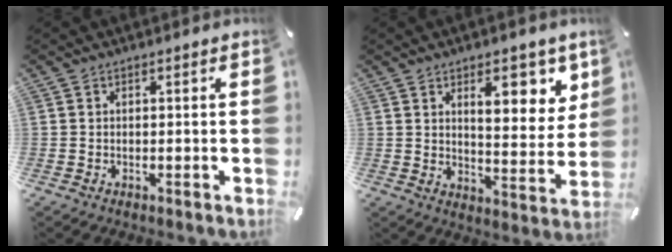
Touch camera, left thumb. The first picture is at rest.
{"total": 11.9, "force": [6.5, 5.2, 8.5], "torque": [-0.109, -0.029, 0.106]}